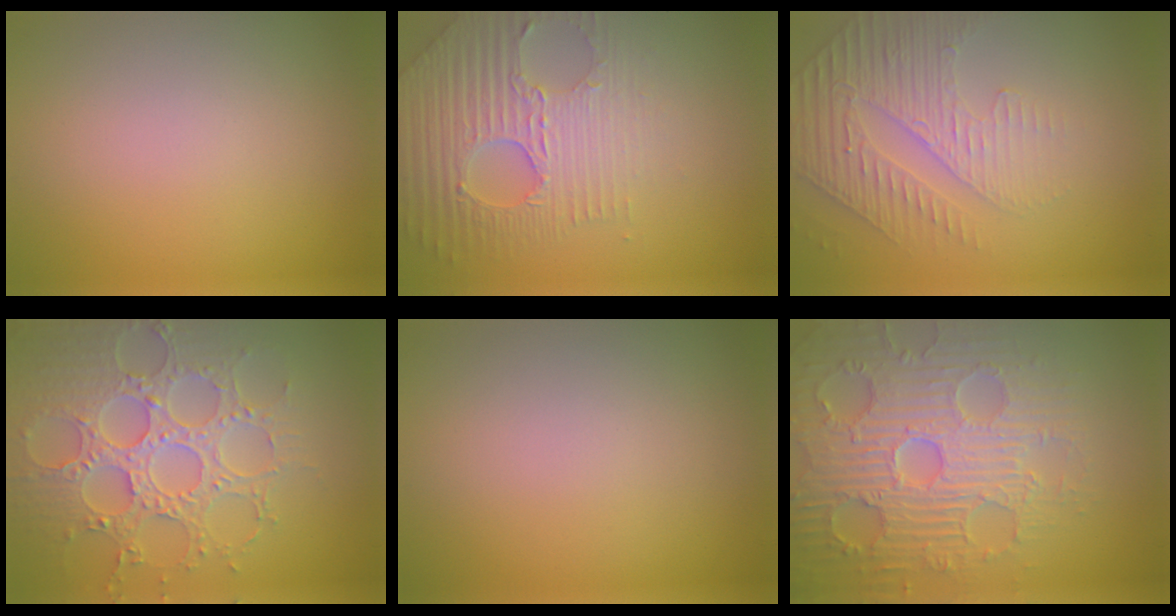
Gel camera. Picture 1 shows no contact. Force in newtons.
{"total": 6.4, "press": 5.1, "slide": 3.9}
{"total": 4.7, "press": 3.4, "slide": 3.3}
{"total": 7.2, "press": 5.9, "slide": 4.1}
{"total": 0.0}
{"total": 8.0, "press": 6.4, "slide": 4.8}